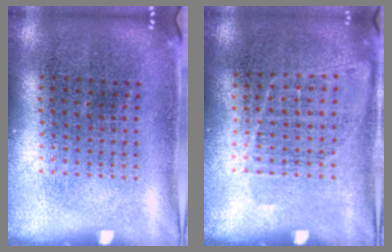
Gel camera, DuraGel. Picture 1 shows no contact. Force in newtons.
{"total": 0.9, "press": 0.7, "slide": 0.4}